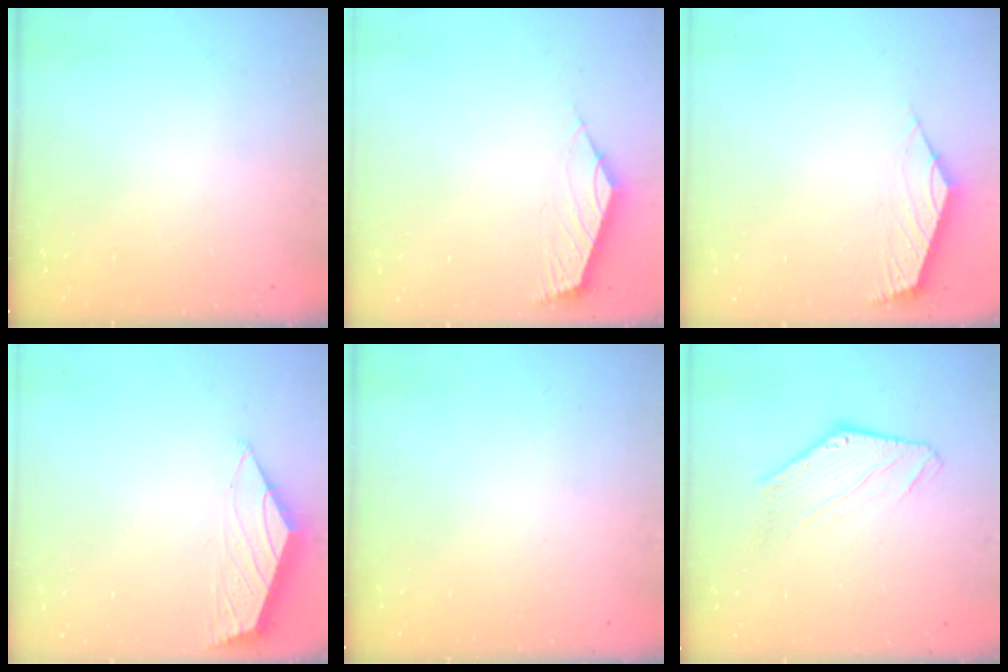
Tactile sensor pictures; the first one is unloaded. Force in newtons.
{"total": 2.5, "press": 2.5, "slide": 0.6}
{"total": 2.5, "press": 2.4, "slide": 0.7}
{"total": 1.5, "press": 1.5, "slide": 0.4}
{"total": 0.0}
{"total": 2.3, "press": 2.3, "slide": 0.2}